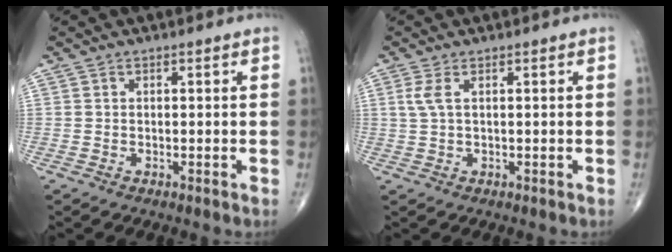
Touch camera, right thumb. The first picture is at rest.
{"total": 2.4, "force": [0.7, 0.7, 2.2], "torque": [-0.063, 0.008, 0.022]}